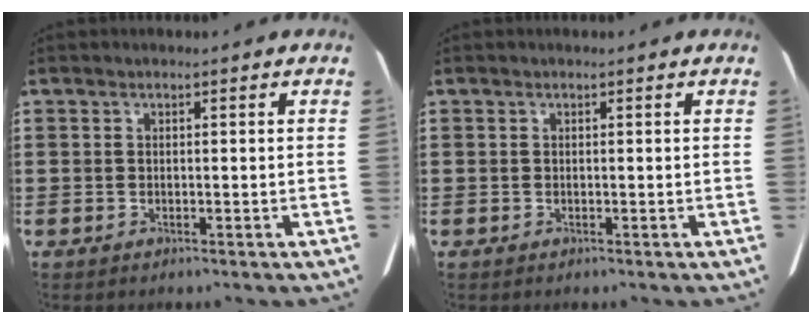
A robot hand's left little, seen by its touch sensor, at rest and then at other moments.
{"total": 0.0}